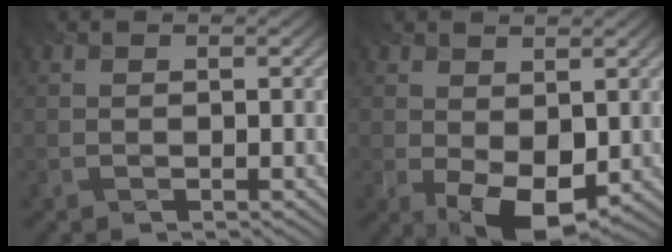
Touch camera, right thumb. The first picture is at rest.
{"total": 6.8, "force": [-0.8, 4.0, 5.4], "torque": [-0.101, -0.005, -0.008]}